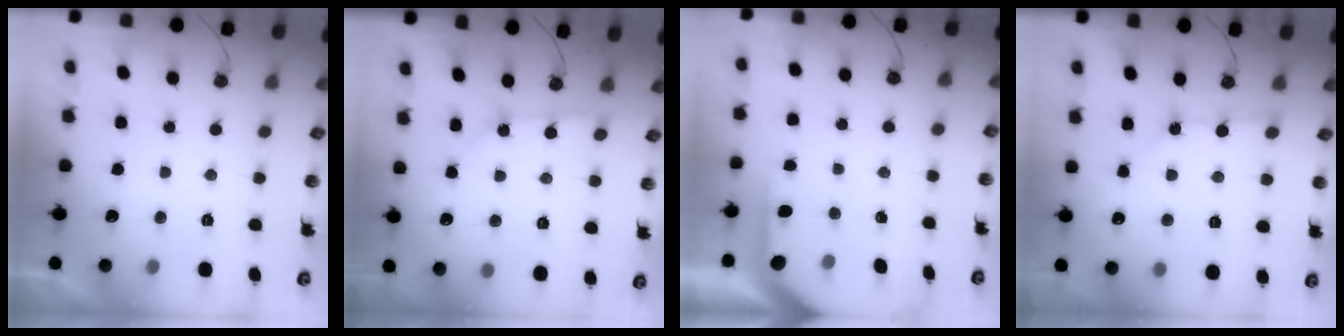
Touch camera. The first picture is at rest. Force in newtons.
{"total": 1.9, "press": 1.8, "slide": 0.2}
{"total": 2.8, "press": 2.8, "slide": 0.2}
{"total": 3.0, "press": 2.9, "slide": 0.4}